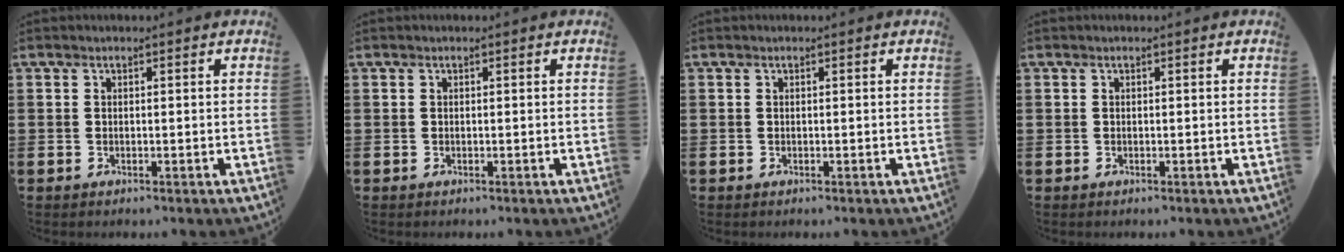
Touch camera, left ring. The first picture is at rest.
{"total": 0.0}
{"total": 0.0}
{"total": 0.0}